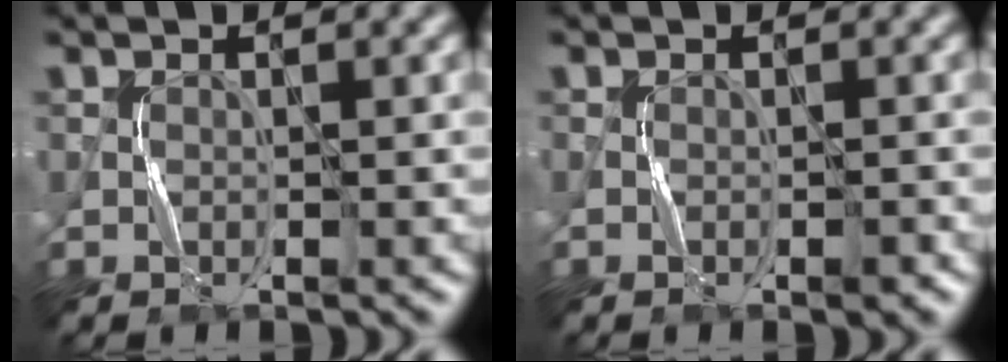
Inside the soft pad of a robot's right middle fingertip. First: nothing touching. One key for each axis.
{"total": 1.0, "fx": -0.5, "fy": 0.3, "fz": 0.7, "tx": -0.015, "ty": 0.001, "tz": -0.009}